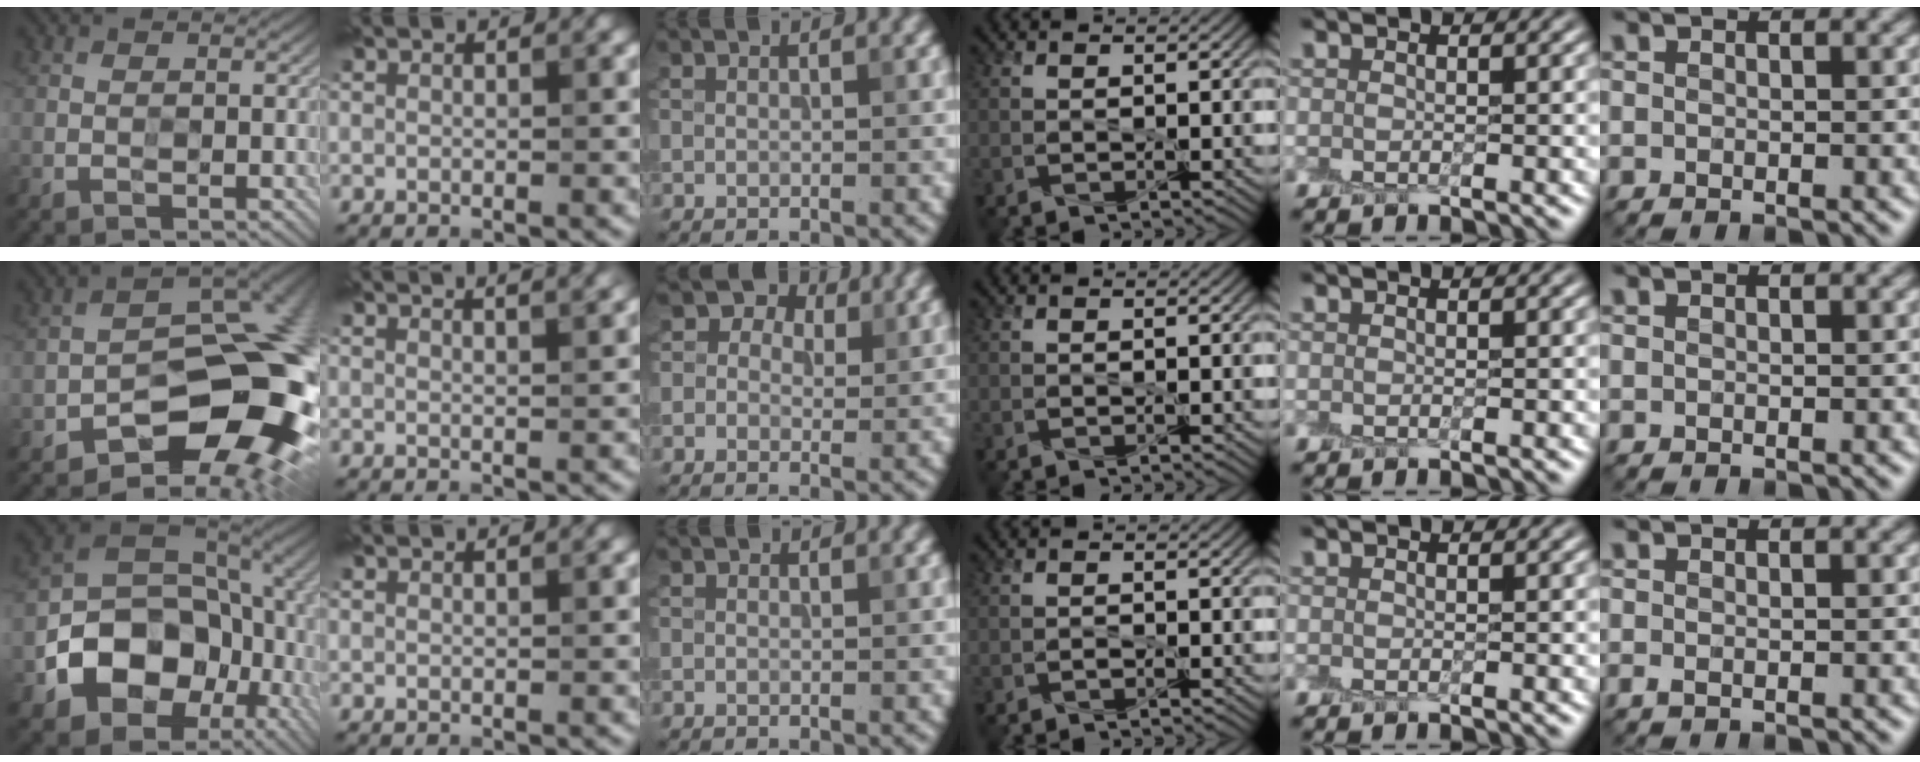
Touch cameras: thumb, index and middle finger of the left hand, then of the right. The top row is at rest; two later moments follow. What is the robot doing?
{"motion": "peel", "object": "aluminum foil"}